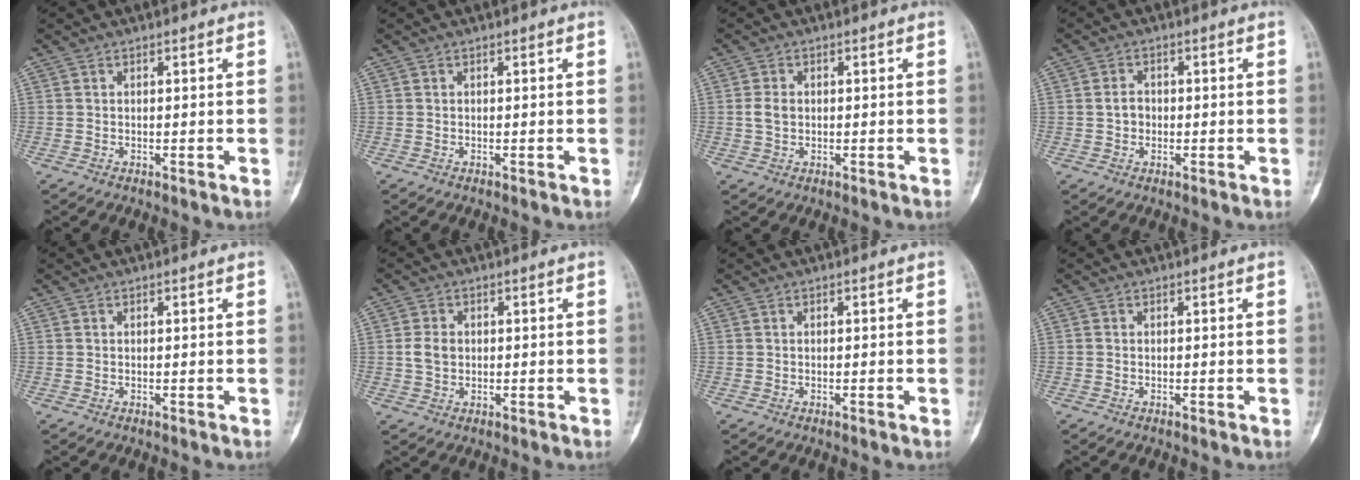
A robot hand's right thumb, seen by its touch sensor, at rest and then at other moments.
{"total": 0.0}
{"total": 2.6, "force": [0.1, 1.9, 1.7], "torque": [-0.032, 0.004, 0.000]}
{"total": 2.6, "force": [-0.2, 2.2, 1.4], "torque": [-0.017, 0.010, -0.007]}
{"total": 0.0}
{"total": 3.4, "force": [0.1, 2.6, 2.1], "torque": [-0.037, 0.005, 0.002]}
{"total": 0.0}
{"total": 0.0}